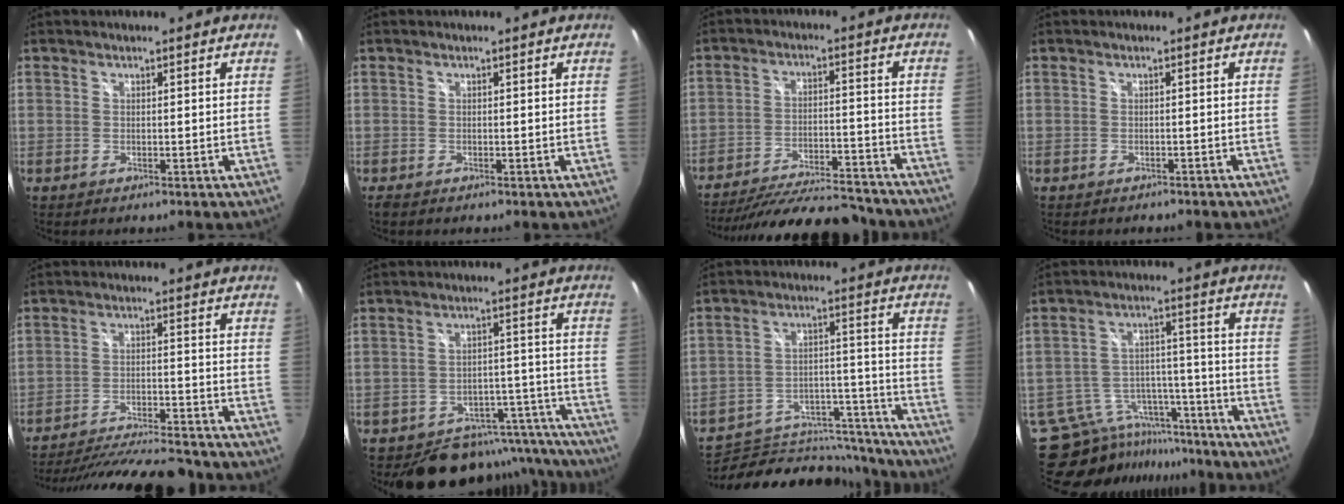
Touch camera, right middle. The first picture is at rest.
{"total": 0.6, "force": [-0.5, 0.2, 0.3], "torque": [-0.007, -0.002, -0.009]}
{"total": 23.2, "force": [-20.8, 4.7, 9.3], "torque": [-0.172, -0.020, -0.289]}
{"total": 1.8, "force": [-1.6, 0.6, 0.4], "torque": [-0.012, -0.010, -0.022]}
{"total": 21.4, "force": [-19.1, 3.2, 9.2], "torque": [-0.176, -0.033, -0.282]}
{"total": 16.5, "force": [-14.7, 7.1, 2.2], "torque": [-0.036, 0.058, -0.178]}
{"total": 20.7, "force": [-19.0, 6.8, 4.6], "torque": [-0.076, 0.044, -0.253]}
{"total": 14.5, "force": [-12.9, 6.2, 2.1], "torque": [-0.050, 0.037, -0.178]}